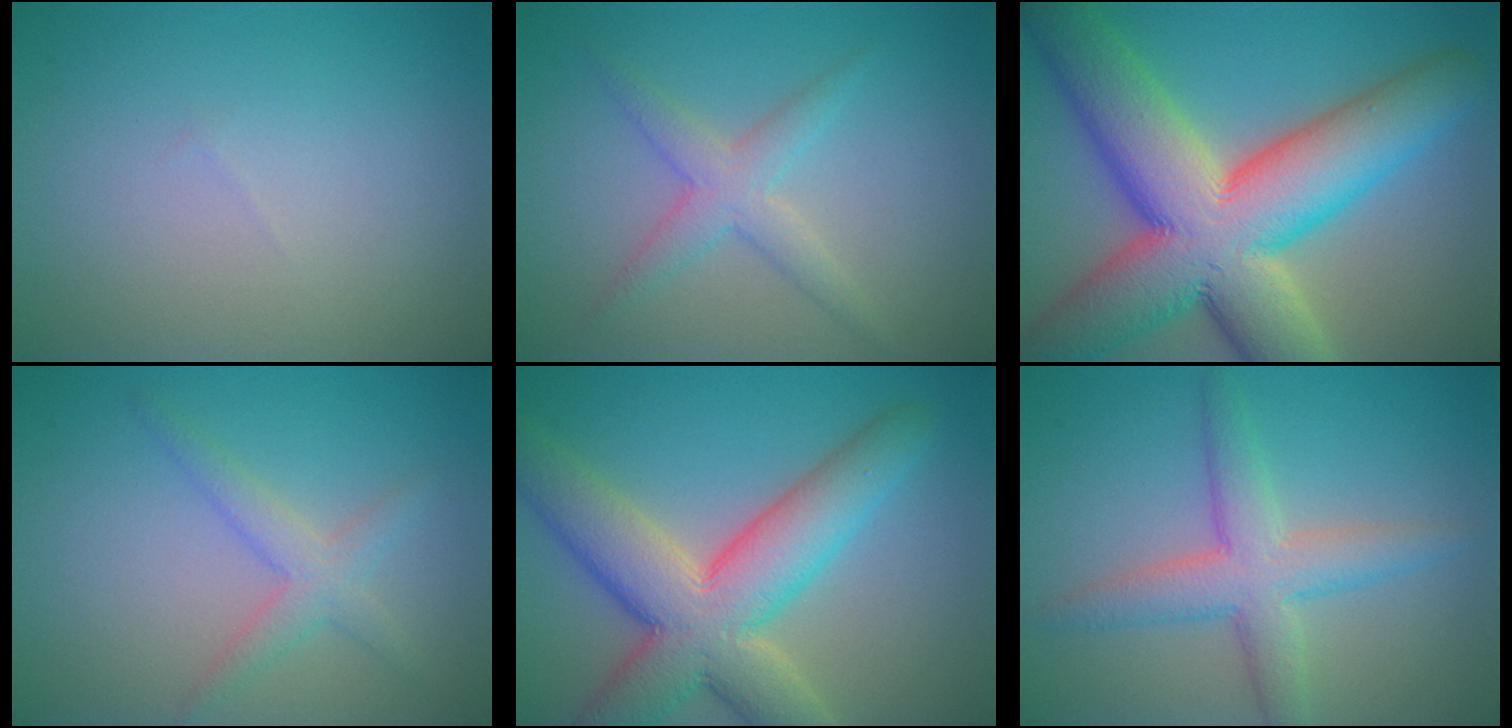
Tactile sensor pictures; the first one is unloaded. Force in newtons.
{"total": 2.9, "press": 2.9, "slide": 0.0}
{"total": 15.8, "press": 15.7, "slide": 1.0}
{"total": 1.9, "press": 1.9, "slide": 0.1}
{"total": 10.0, "press": 9.9, "slide": 0.9}
{"total": 4.1, "press": 4.1, "slide": 0.1}